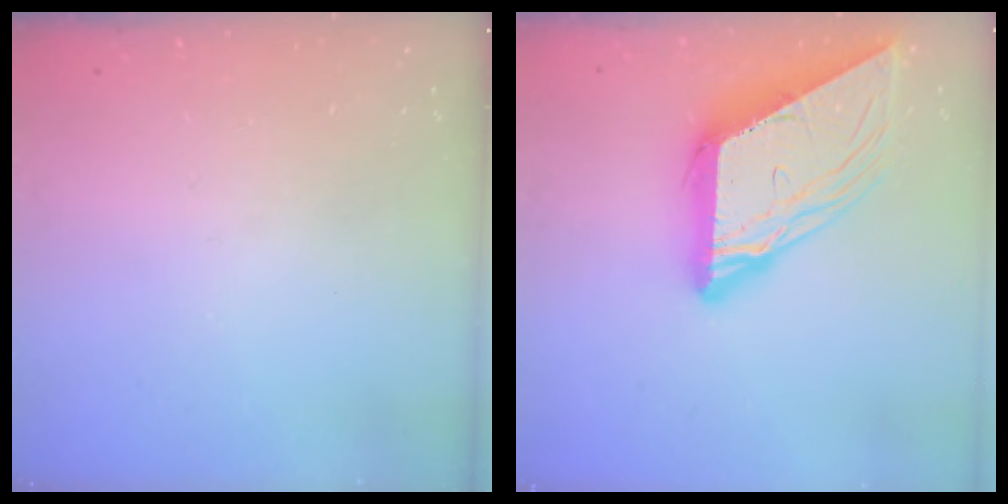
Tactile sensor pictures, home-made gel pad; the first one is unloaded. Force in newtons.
{"total": 14.2, "press": 14.1, "slide": 1.5}